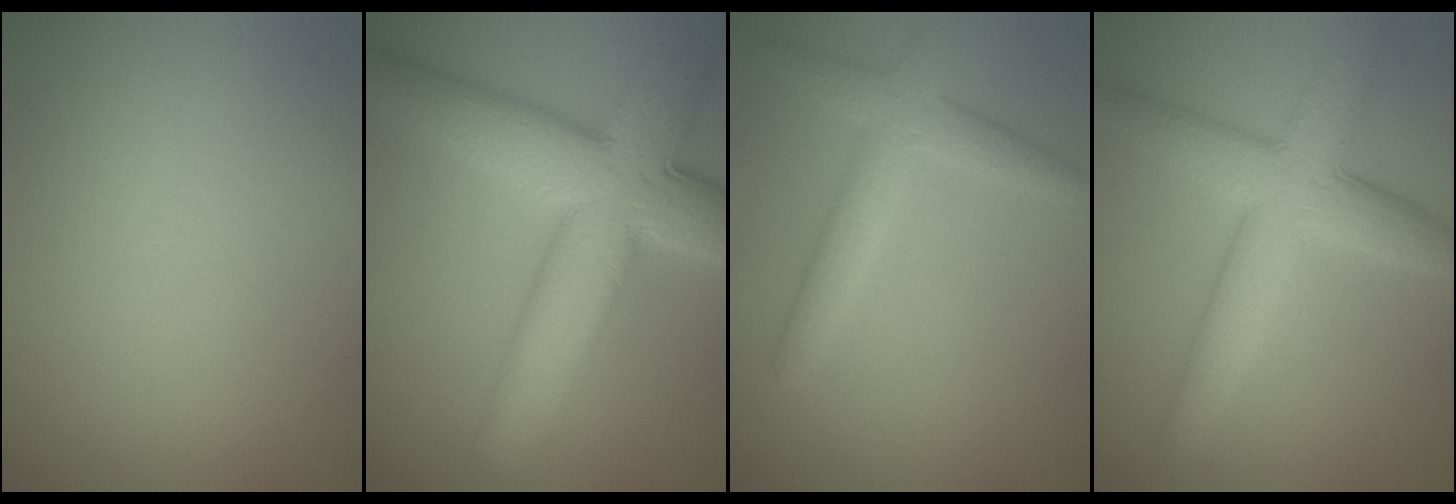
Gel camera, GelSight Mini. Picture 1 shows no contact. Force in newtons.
{"total": 11.3, "press": 11.3, "slide": 0.1}
{"total": 3.3, "press": 3.3, "slide": 0.0}
{"total": 6.5, "press": 6.5, "slide": 0.2}